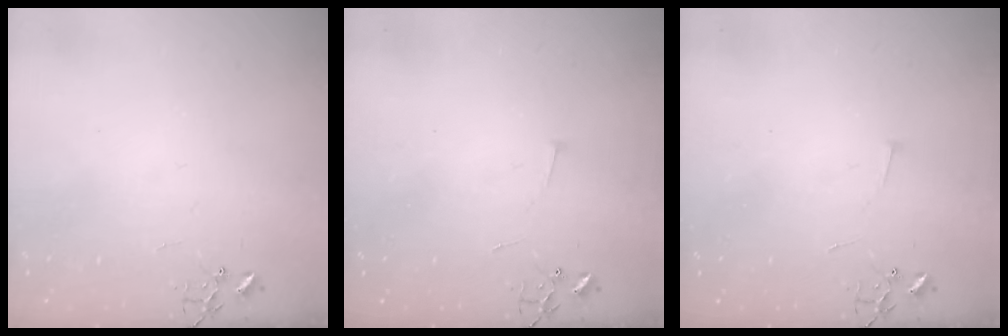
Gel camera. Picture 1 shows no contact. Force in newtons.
{"total": 3.0, "press": 2.9, "slide": 0.3}
{"total": 3.0, "press": 2.9, "slide": 0.3}